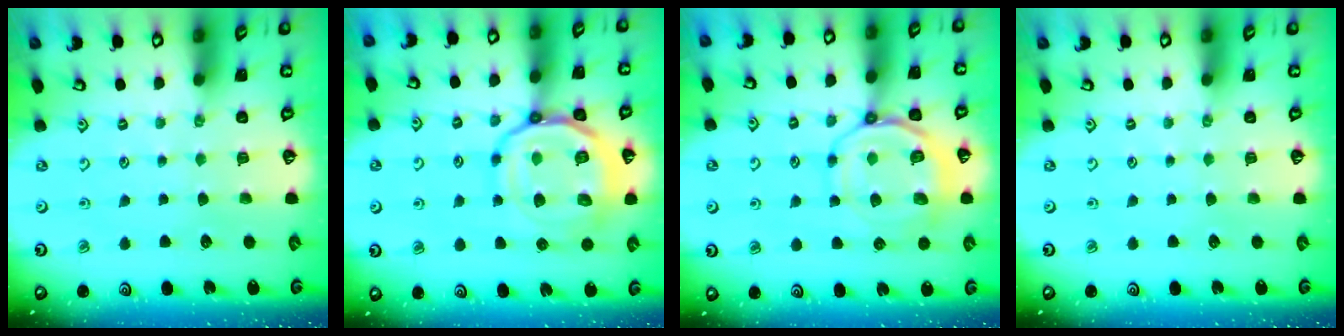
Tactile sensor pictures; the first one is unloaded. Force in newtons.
{"total": 18.1, "press": 18.0, "slide": 1.8}
{"total": 11.6, "press": 11.5, "slide": 1.7}
{"total": 0.0}